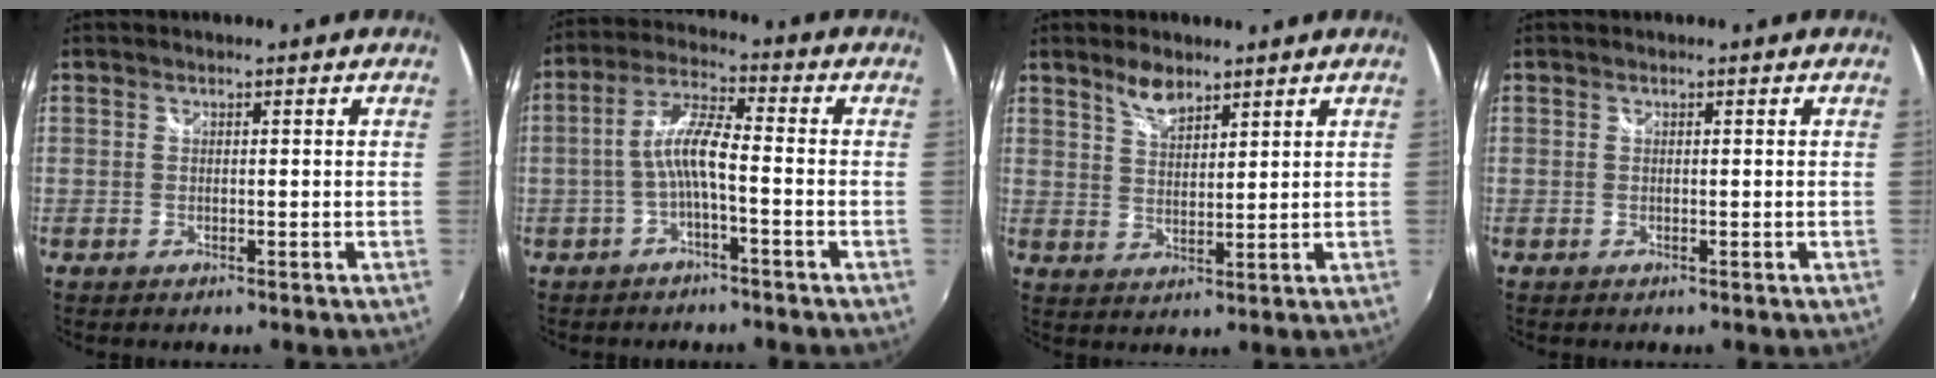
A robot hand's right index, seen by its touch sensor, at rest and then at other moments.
{"total": 6.4, "force": [-2.2, 1.0, 6.0], "torque": [-0.133, 0.015, -0.040]}
{"total": 4.8, "force": [3.7, 1.9, 2.5], "torque": [-0.041, 0.003, 0.069]}
{"total": 0.0}